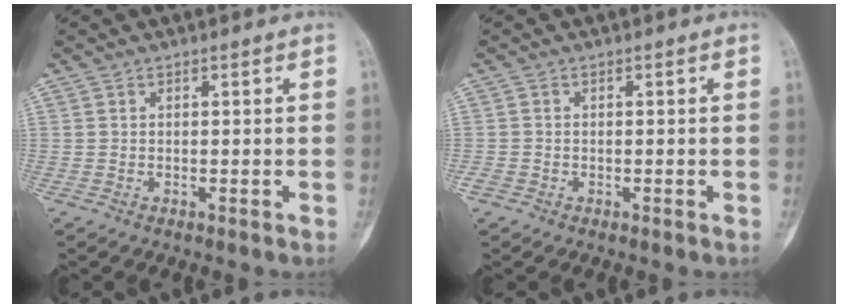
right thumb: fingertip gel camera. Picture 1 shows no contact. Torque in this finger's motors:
{"motor_torque": [0.63, 0.21, 0.37, -0.21, 0.08]}